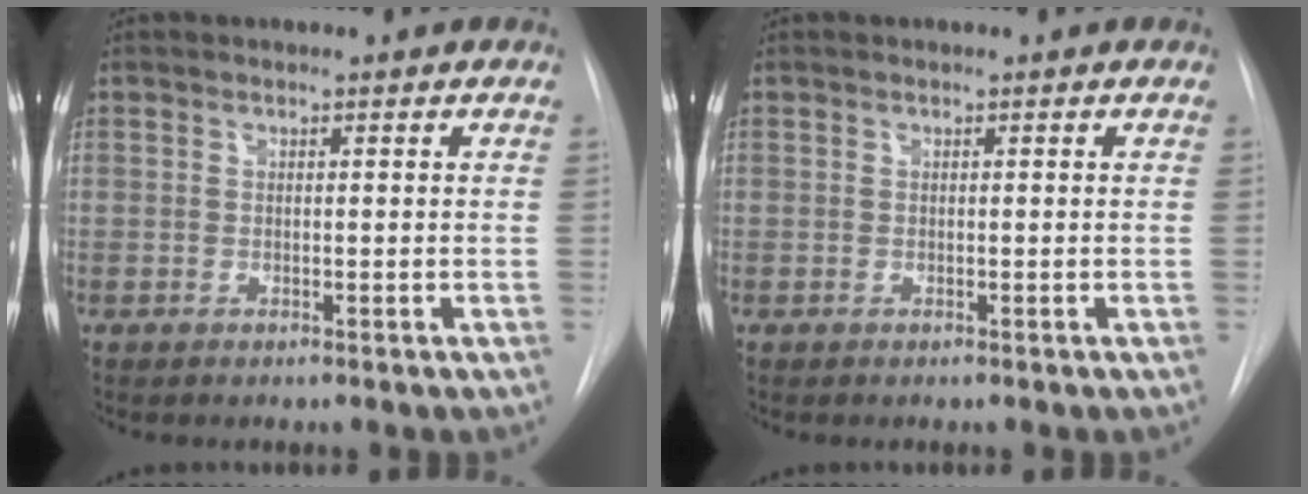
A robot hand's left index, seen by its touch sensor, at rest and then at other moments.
{"total": 0.0}